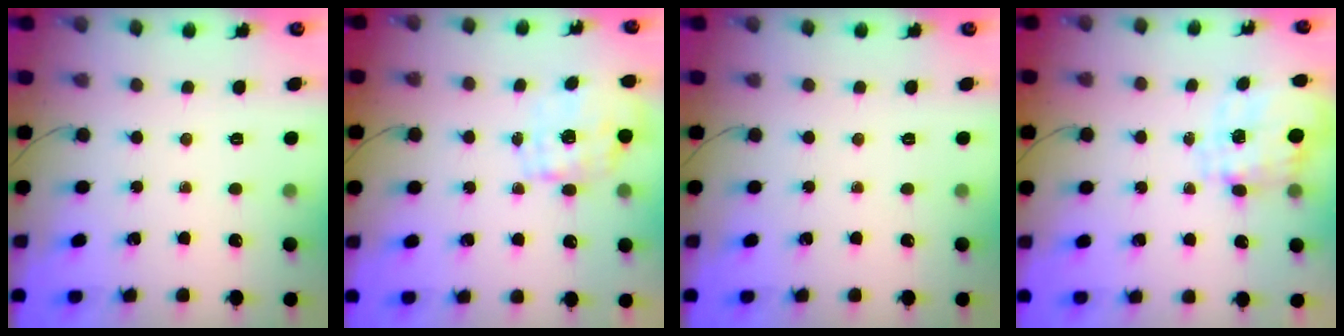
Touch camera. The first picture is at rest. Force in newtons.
{"total": 1.7, "press": 1.5, "slide": 0.6}
{"total": 0.0}
{"total": 3.5, "press": 3.3, "slide": 1.0}